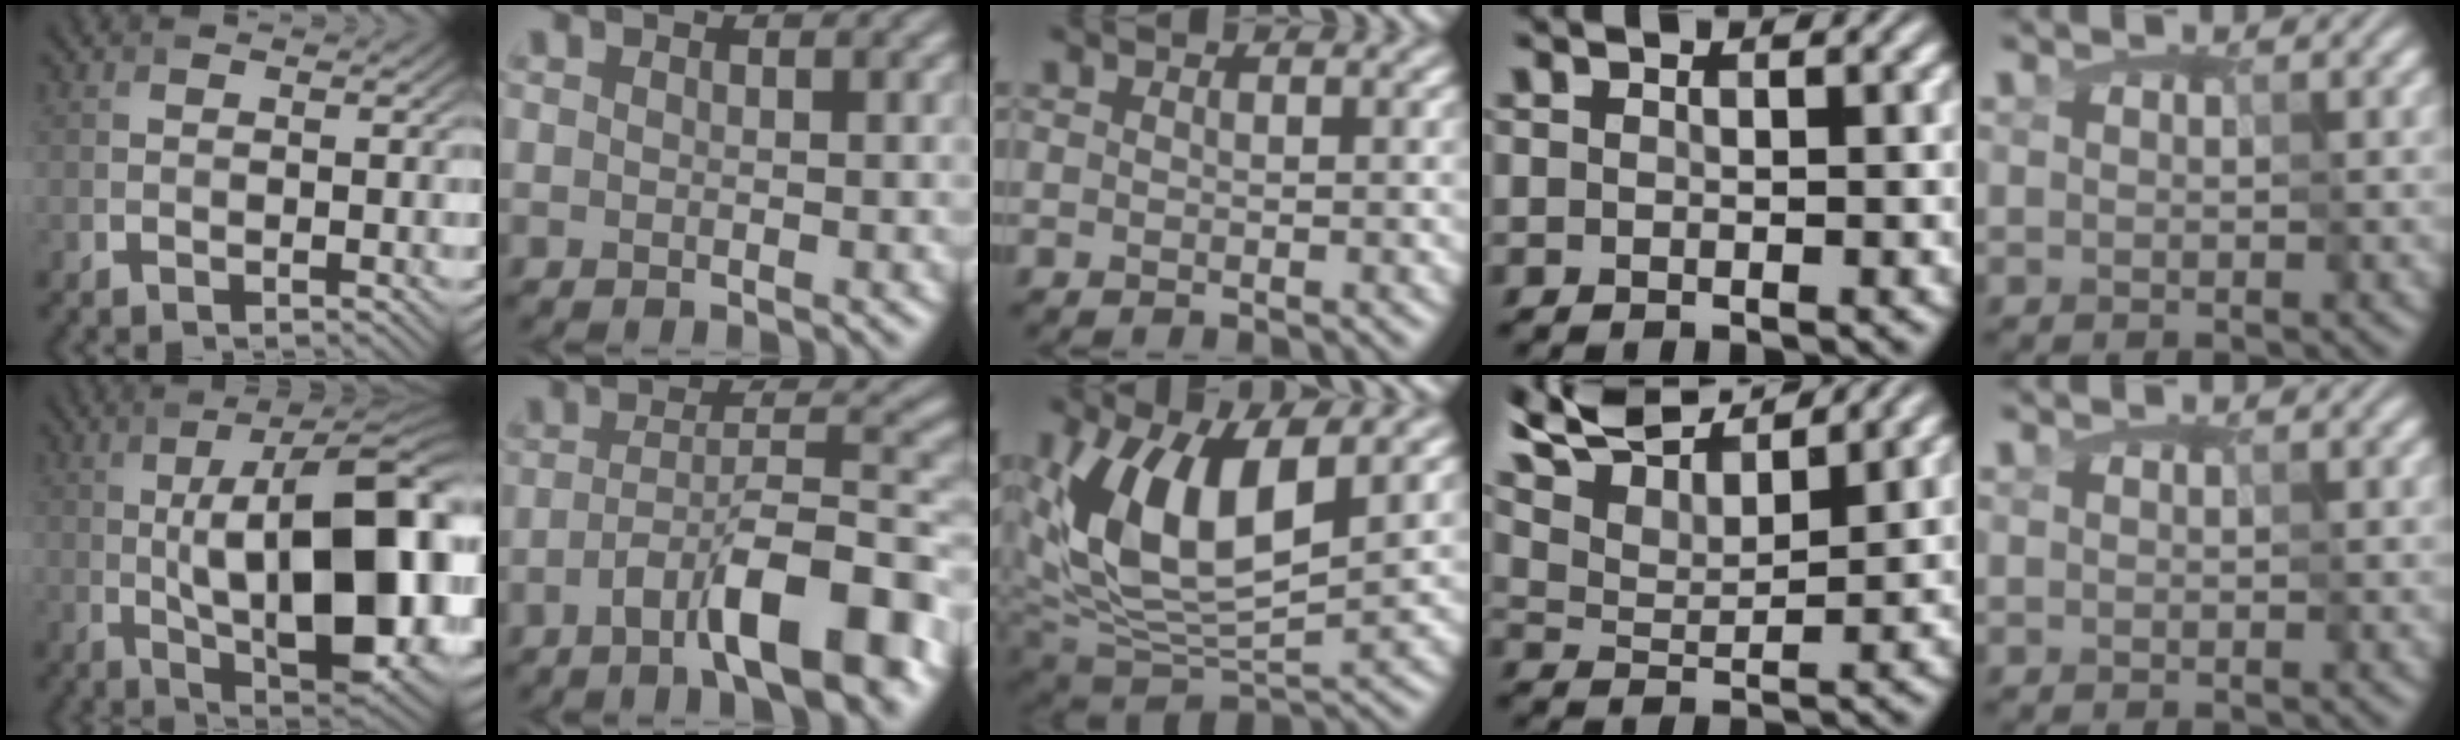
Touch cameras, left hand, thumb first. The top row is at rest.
{"thumb": {"total": 19.6, "force": [-0.8, 8.0, 17.8], "torque": [-0.251, 0.016, -0.022]}, "index": {"total": 9.0, "force": [-4.7, 2.4, 7.4], "torque": [-0.116, 0.015, -0.078]}, "middle": {"total": 9.3, "force": [3.0, 4.5, 7.6], "torque": [-0.155, -0.013, 0.055]}, "ring": {"total": 8.6, "force": [7.7, 1.7, 3.4], "torque": [-0.081, 0.019, 0.121]}}